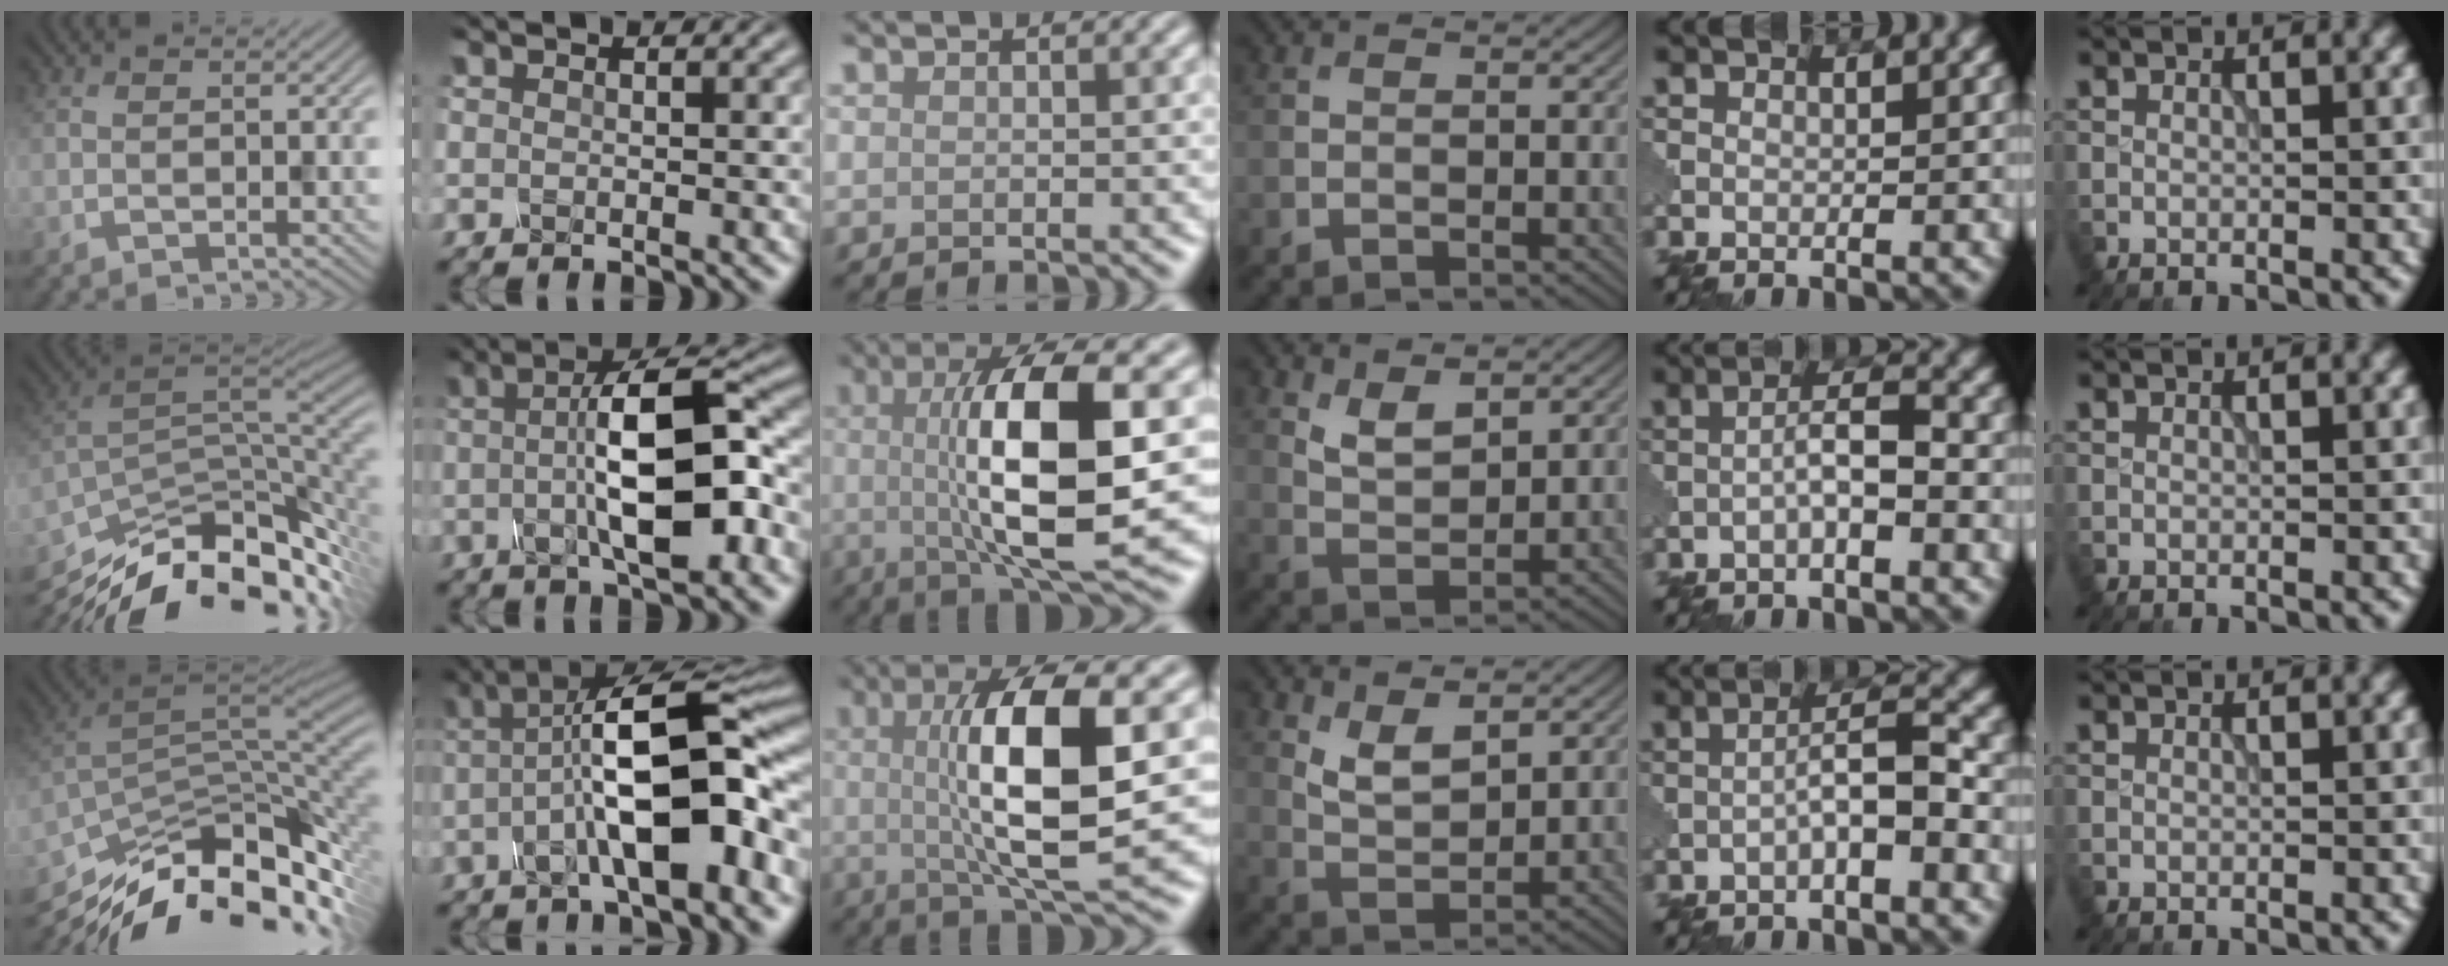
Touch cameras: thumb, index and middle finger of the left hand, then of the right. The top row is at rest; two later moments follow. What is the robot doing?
{"motion": "assemble", "object": "glue stick"}